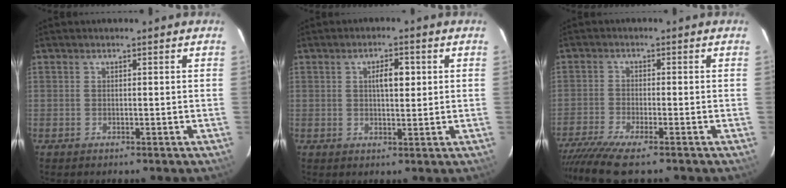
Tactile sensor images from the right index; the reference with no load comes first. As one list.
[{"total": 3.8, "force": [1.0, 1.3, 3.5], "torque": [-0.058, 0.007, 0.015]}, {"total": 8.2, "force": [-6.7, 0.4, 4.7], "torque": [-0.075, -0.017, -0.110]}]